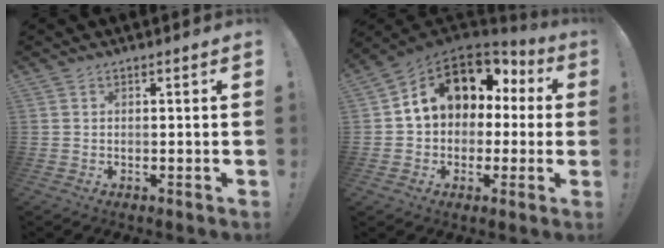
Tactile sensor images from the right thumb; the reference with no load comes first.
{"total": 13.1, "force": [4.7, 9.9, 7.1], "torque": [-0.110, -0.015, 0.090]}